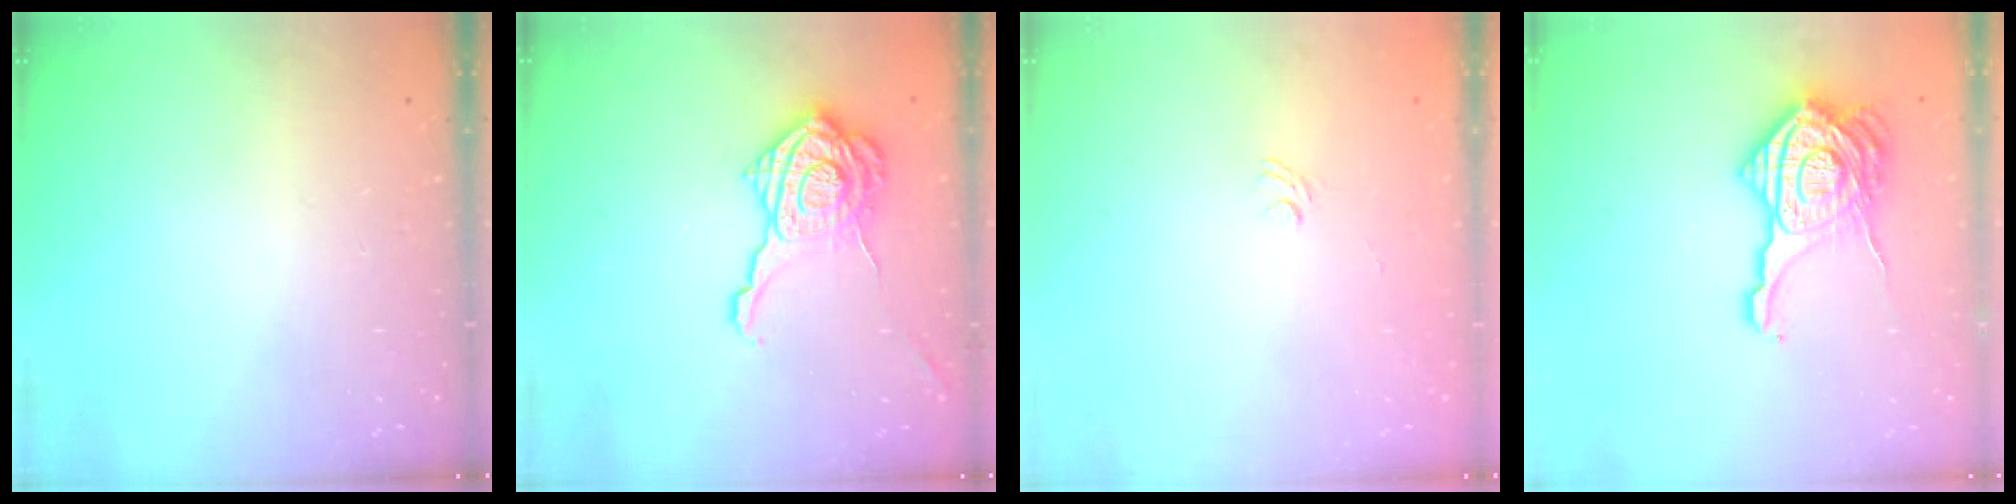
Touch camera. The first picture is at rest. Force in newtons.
{"total": 18.2, "press": 18.1, "slide": 0.9}
{"total": 2.4, "press": 2.1, "slide": 1.1}
{"total": 21.0, "press": 20.9, "slide": 1.6}